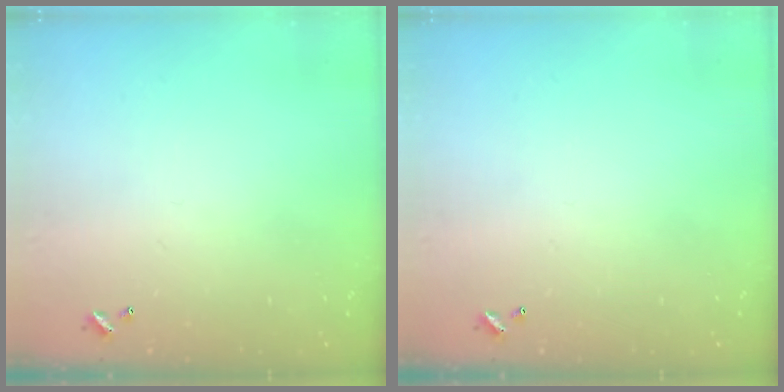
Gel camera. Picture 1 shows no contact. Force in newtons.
{"total": 0.0}